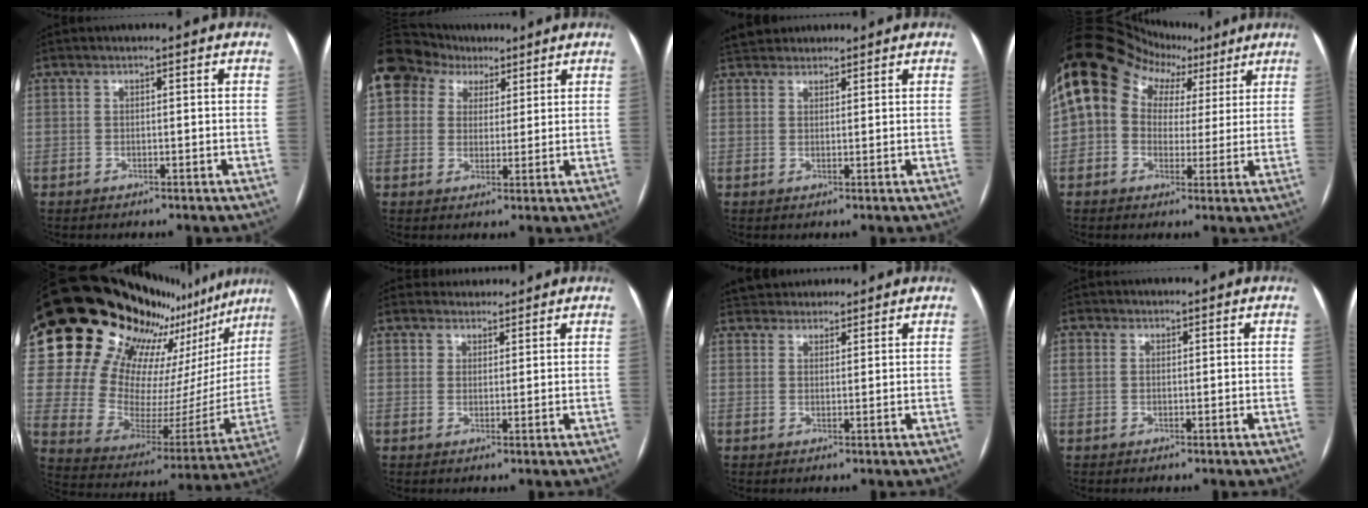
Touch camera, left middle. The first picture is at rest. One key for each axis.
{"total": 20.0, "fx": 10.6, "fy": 15.0, "fz": 8.1, "tx": -0.248, "ty": 0.096, "tz": 0.199}
{"total": 4.4, "fx": 4.0, "fy": 1.7, "fz": 0.8, "tx": -0.014, "ty": 0.029, "tz": 0.072}
{"total": 16.1, "fx": 6.6, "fy": 12.2, "fz": 8.2, "tx": -0.155, "ty": 0.086, "tz": 0.107}
{"total": 32.2, "fx": 25.1, "fy": 10.6, "fz": 17.0, "tx": -0.295, "ty": -0.049, "tz": 0.353}
{"total": 3.2, "fx": 2.8, "fy": 1.7, "fz": -0.3, "tx": 0.015, "ty": 0.011, "tz": 0.041}
{"total": 5.8, "fx": 5.2, "fy": 2.3, "fz": 0.9, "tx": -0.007, "ty": 0.031, "tz": 0.084}
{"total": 1.7, "fx": 0.6, "fy": 1.4, "fz": 0.8, "tx": -0.025, "ty": 0.013, "tz": 0.014}